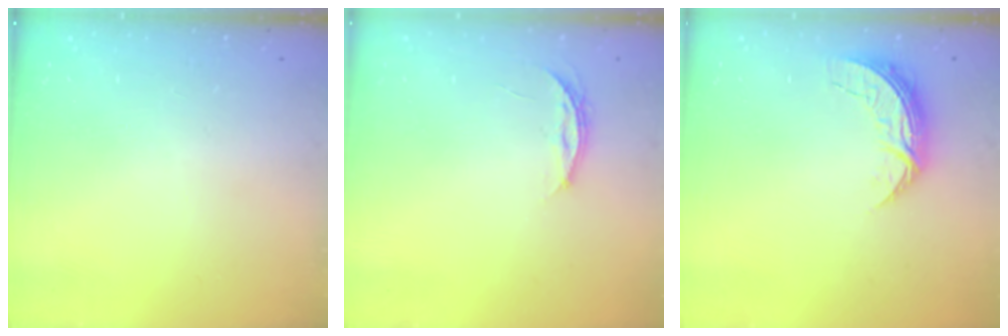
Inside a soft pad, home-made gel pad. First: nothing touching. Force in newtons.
{"total": 3.8, "press": 3.8, "slide": 0.5}
{"total": 7.2, "press": 7.1, "slide": 0.5}